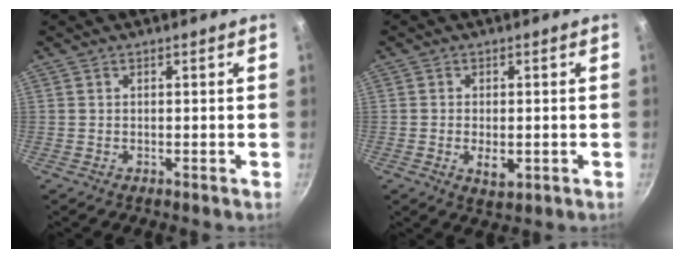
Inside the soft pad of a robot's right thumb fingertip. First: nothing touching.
{"total": 4.9, "force": [-0.9, 2.7, 3.9], "torque": [-0.060, -0.006, -0.008]}